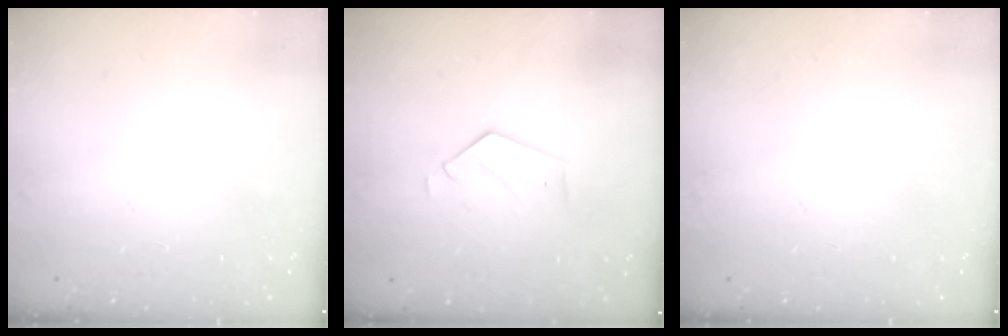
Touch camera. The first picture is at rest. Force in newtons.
{"total": 3.5, "press": 3.5, "slide": 0.3}
{"total": 0.0}